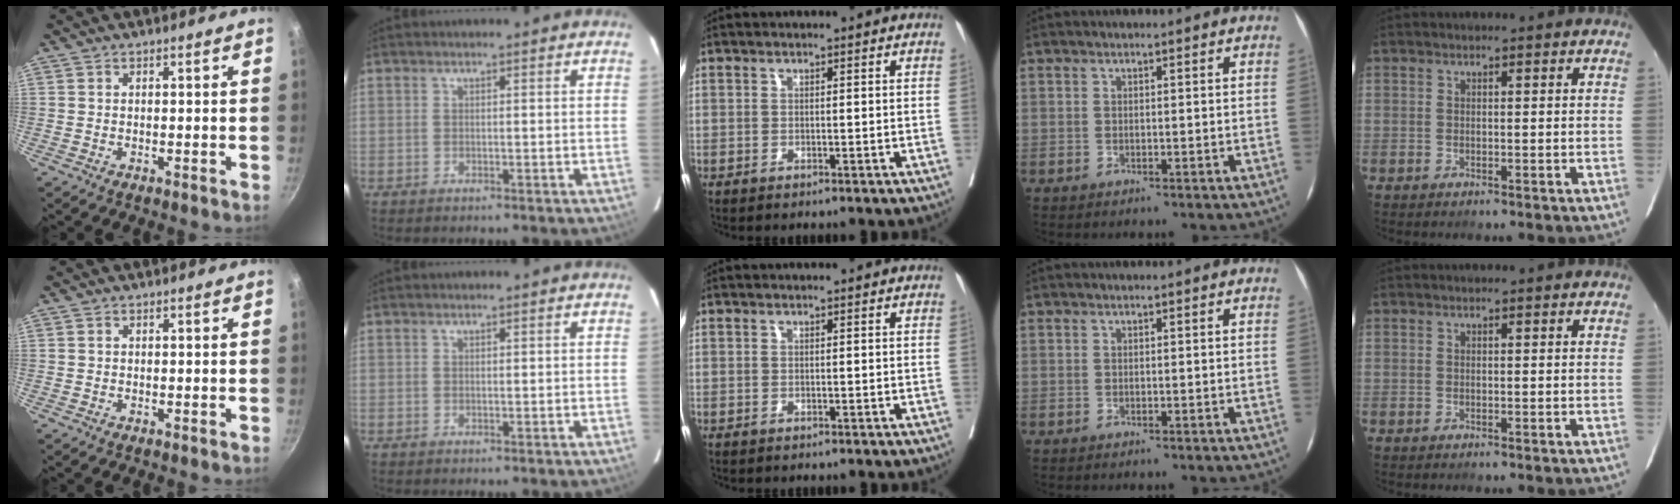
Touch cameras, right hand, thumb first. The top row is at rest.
{}